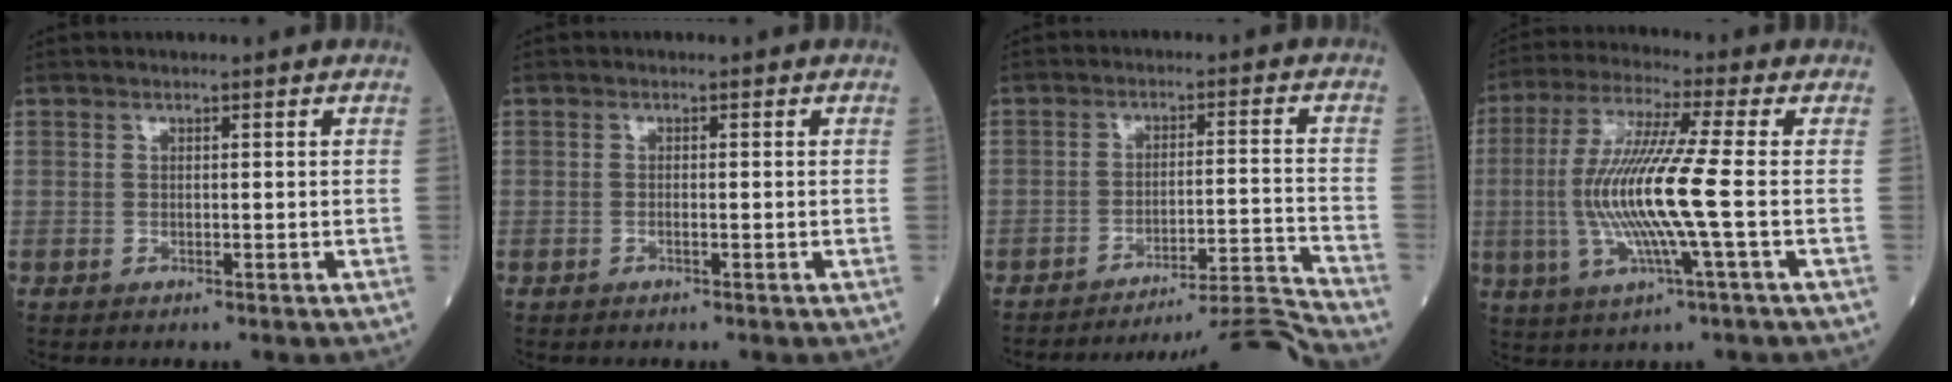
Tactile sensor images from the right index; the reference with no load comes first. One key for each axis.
{"total": 0.5, "fx": -0.3, "fy": 0.0, "fz": 0.4, "tx": -0.009, "ty": 0.000, "tz": -0.006}
{"total": 12.0, "fx": -11.3, "fy": -3.9, "fz": 0.3, "tx": 0.018, "ty": 0.014, "tz": -0.172}
{"total": 12.8, "fx": -1.4, "fy": -0.4, "fz": 12.7, "tx": -0.266, "ty": -0.001, "tz": -0.036}